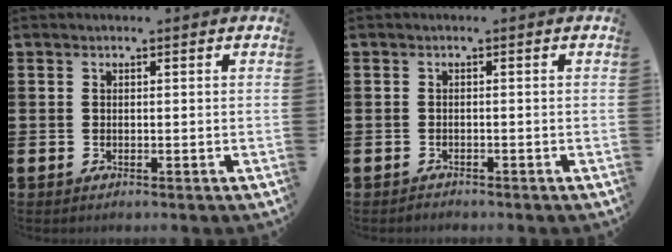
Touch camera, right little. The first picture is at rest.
{"total": 0.5, "force": [-0.5, 0.1, -0.1], "torque": [-0.001, -0.001, -0.012]}